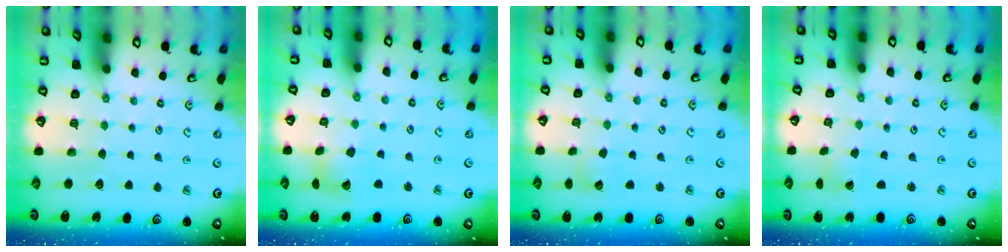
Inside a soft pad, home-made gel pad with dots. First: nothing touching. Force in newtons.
{"total": 8.0, "press": 7.9, "slide": 1.1}
{"total": 3.0, "press": 3.0, "slide": 0.4}
{"total": 1.9, "press": 1.9, "slide": 0.2}